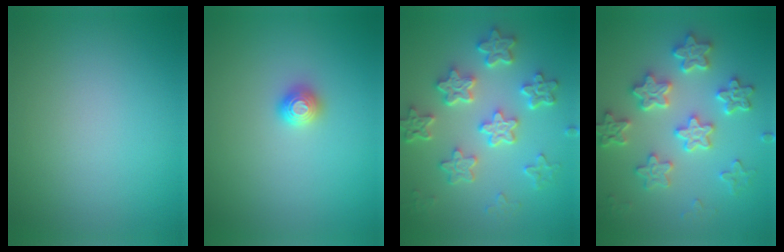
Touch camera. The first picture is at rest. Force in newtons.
{"total": 1.2, "press": 1.2, "slide": 0.2}
{"total": 6.4, "press": 4.9, "slide": 4.2}
{"total": 5.3, "press": 5.0, "slide": 1.8}